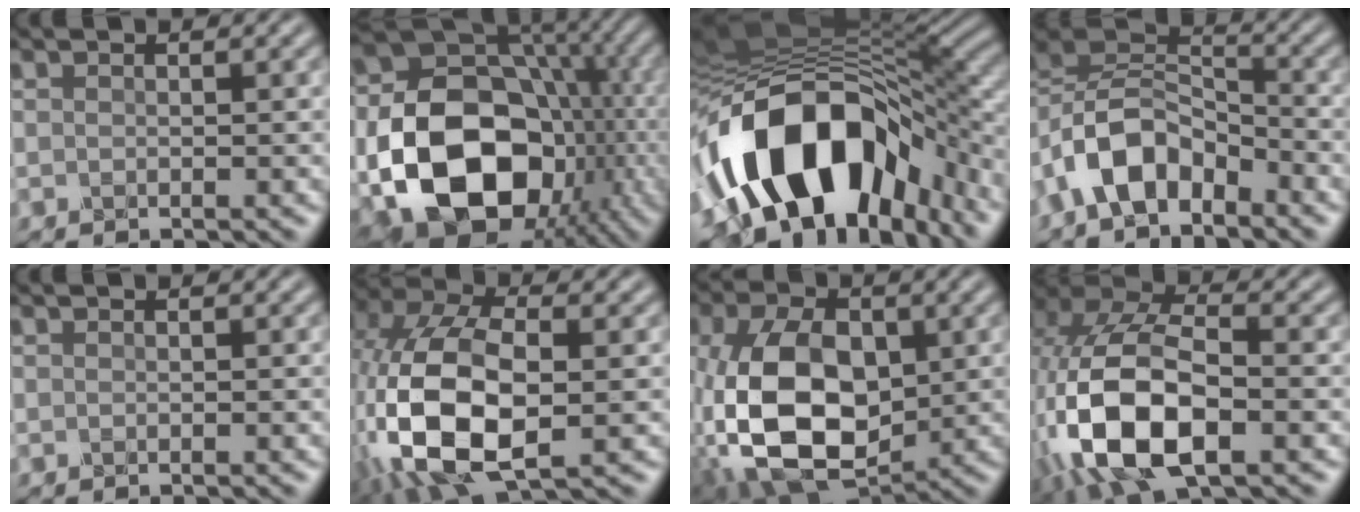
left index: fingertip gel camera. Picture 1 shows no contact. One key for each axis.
{"total": 19.6, "fx": -4.3, "fy": 14.7, "fz": 12.2, "tx": -0.219, "ty": -0.021, "tz": -0.061}
{"total": 15.6, "fx": -6.5, "fy": 8.9, "fz": 11.1, "tx": -0.193, "ty": 0.001, "tz": -0.107}
{"total": 7.8, "fx": -4.6, "fy": 4.2, "fz": 4.7, "tx": -0.092, "ty": 0.010, "tz": -0.102}
{"total": 0.0}
{"total": 12.2, "fx": -2.4, "fy": 7.2, "fz": 9.5, "tx": -0.221, "ty": -0.015, "tz": -0.044}
{"total": 11.4, "fx": -1.5, "fy": 7.1, "fz": 8.8, "tx": -0.191, "ty": -0.009, "tz": -0.026}
{"total": 12.3, "fx": -3.6, "fy": 6.7, "fz": 9.7, "tx": -0.212, "ty": -0.002, "tz": -0.070}